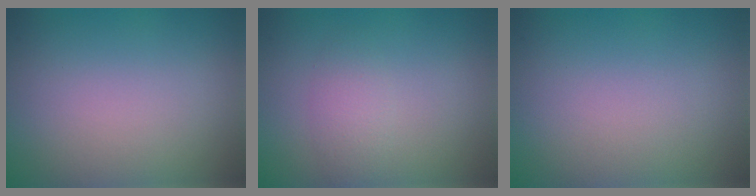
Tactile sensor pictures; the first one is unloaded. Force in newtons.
{"total": 1.9, "press": 1.9, "slide": 0.1}
{"total": 0.0}